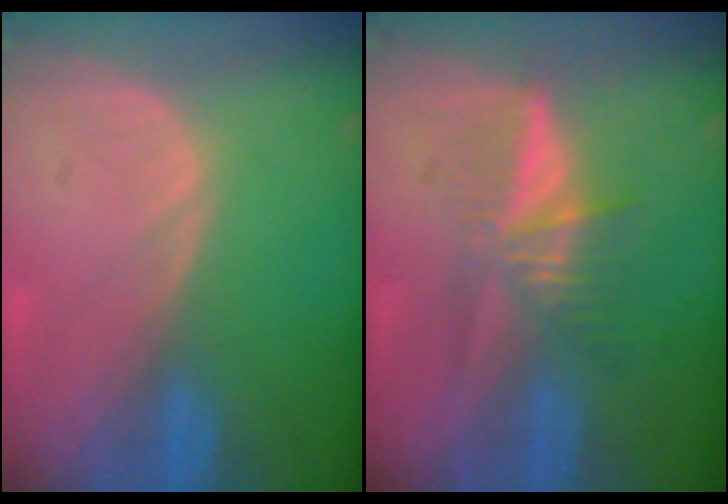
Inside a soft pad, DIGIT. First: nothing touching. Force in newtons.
{"total": 5.2, "press": 5.1, "slide": 1.0}